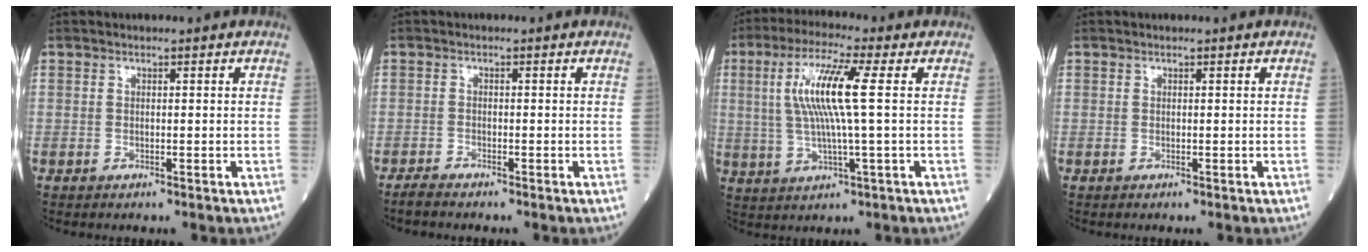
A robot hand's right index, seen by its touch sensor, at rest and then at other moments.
{"total": 1.6, "force": [-1.5, 0.1, 0.5], "torque": [-0.016, -0.003, -0.031]}
{"total": 10.1, "force": [1.8, 0.0, 9.9], "torque": [-0.206, 0.010, 0.032]}
{"total": 0.0}